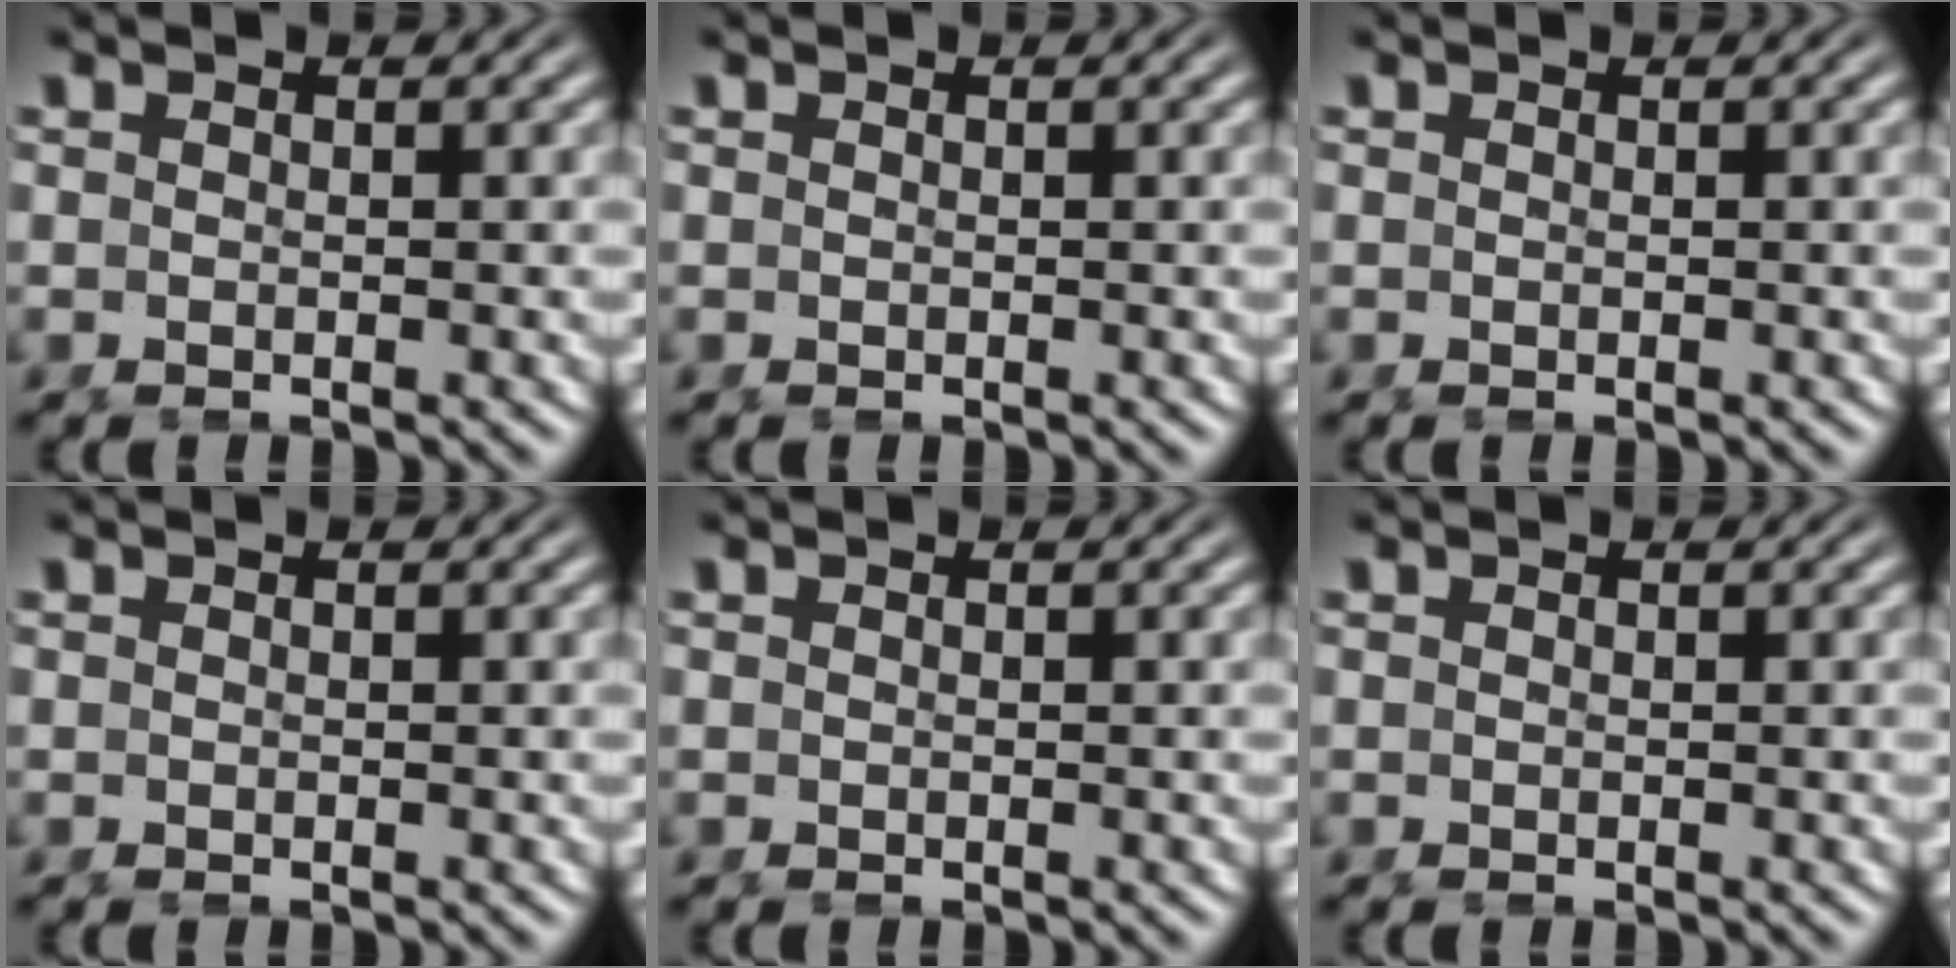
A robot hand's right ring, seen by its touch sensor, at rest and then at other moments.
{"total": 0.0}
{"total": 0.0}
{"total": 0.0}
{"total": 0.0}
{"total": 0.0}